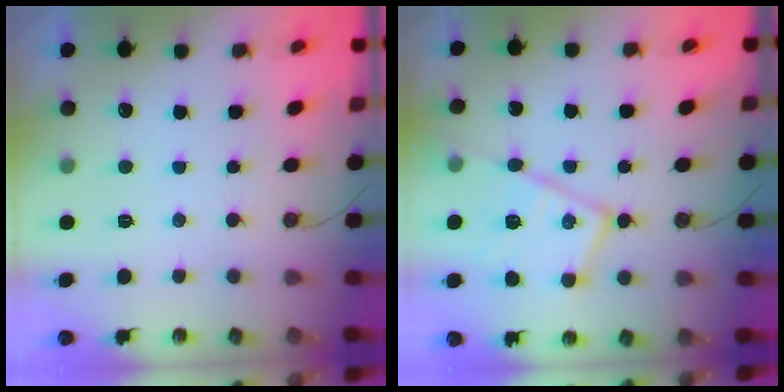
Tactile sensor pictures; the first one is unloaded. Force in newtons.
{"total": 17.3, "press": 17.2, "slide": 1.4}